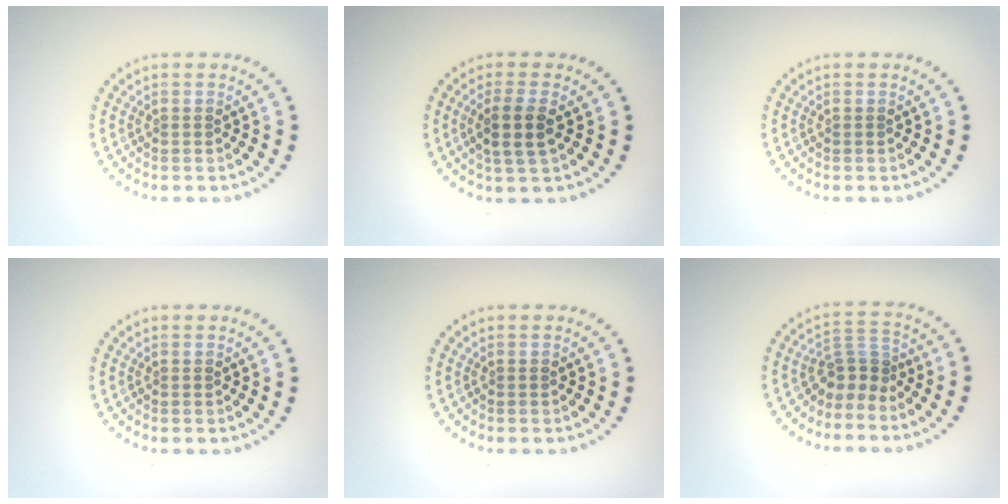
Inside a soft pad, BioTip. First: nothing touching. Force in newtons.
{"total": 2.8, "press": 2.5, "slide": 1.3}
{"total": 0.0}
{"total": 0.0}
{"total": 0.0}
{"total": 2.8, "press": 1.8, "slide": 2.1}